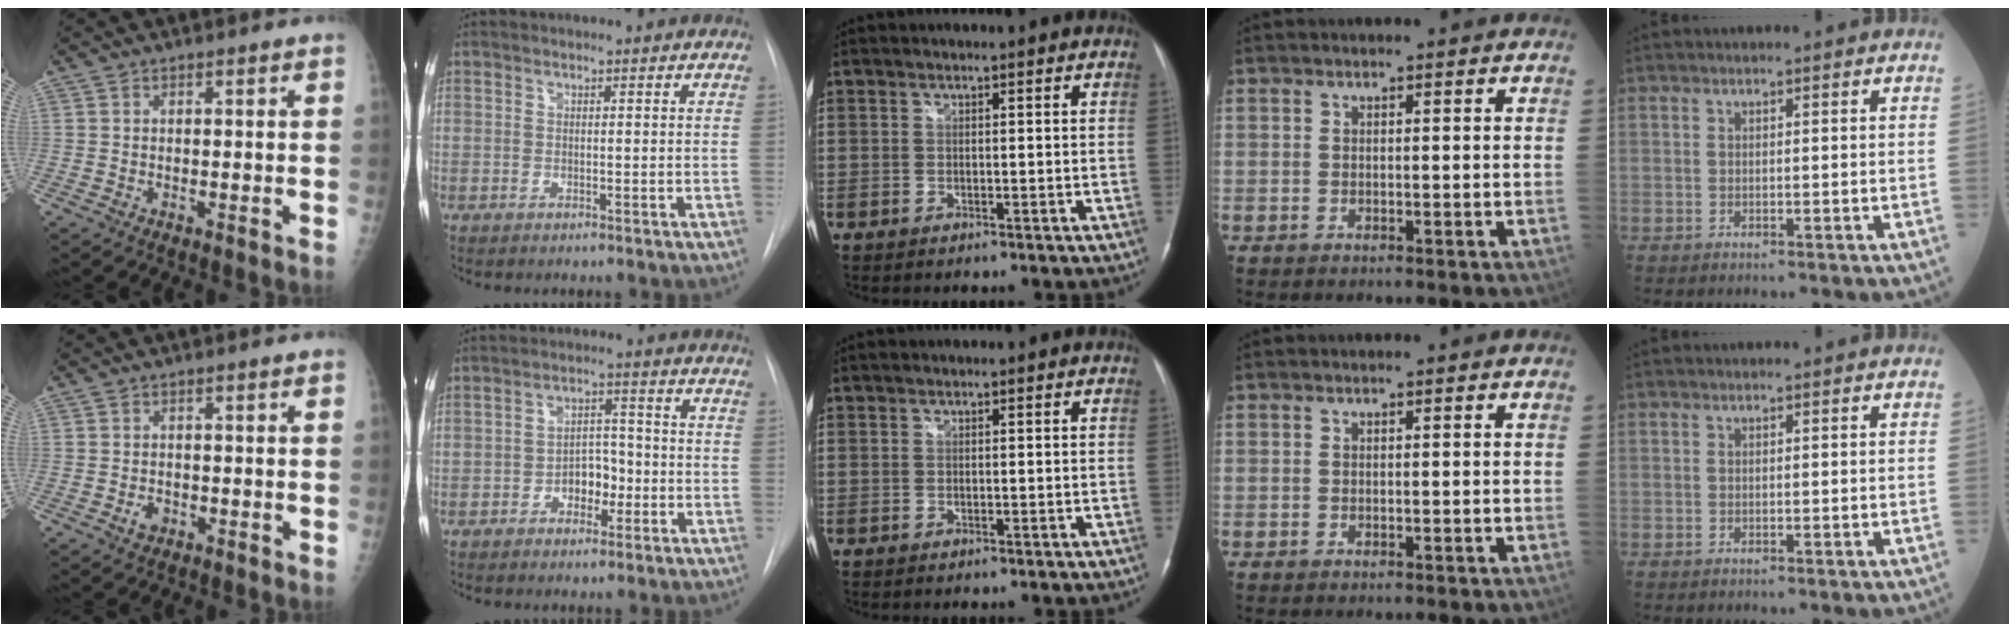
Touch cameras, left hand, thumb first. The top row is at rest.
{"thumb": {"total": 1.9, "force": [-0.8, 1.4, 0.9], "torque": [-0.010, 0.005, -0.011]}, "index": {"total": 4.9, "force": [-2.0, 3.1, 3.2], "torque": [-0.047, 0.013, -0.034]}}